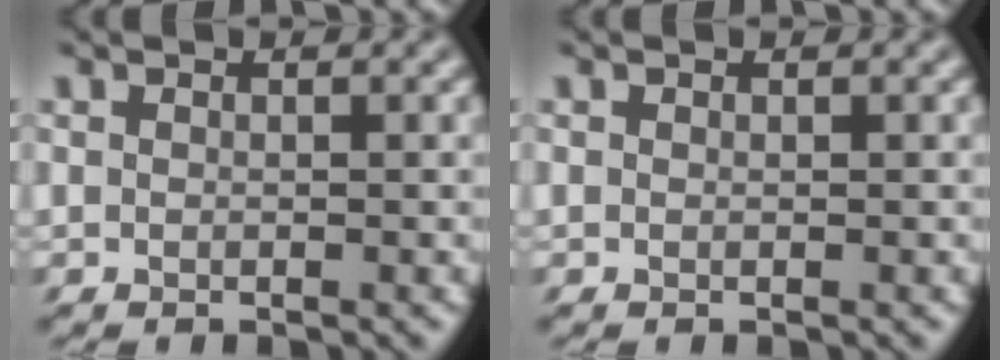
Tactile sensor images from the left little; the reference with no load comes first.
{"total": 0.0}